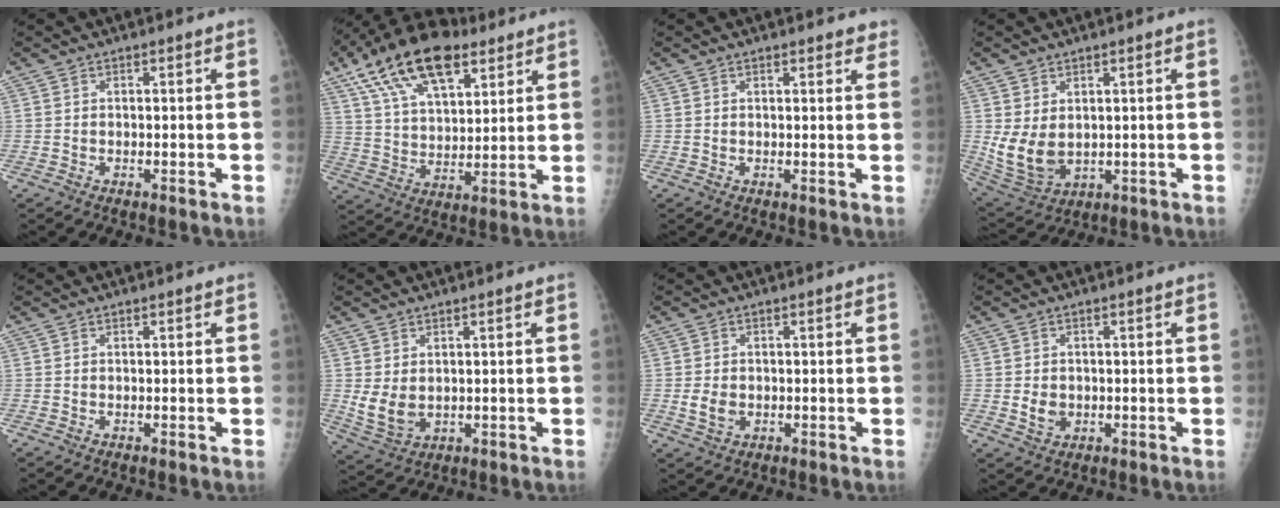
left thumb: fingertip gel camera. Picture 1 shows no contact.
{"total": 20.3, "force": [11.4, 9.8, 13.7], "torque": [-0.226, -0.016, 0.203]}
{"total": 2.6, "force": [2.2, 0.9, 1.1], "torque": [0.012, -0.004, 0.020]}
{"total": 7.9, "force": [1.1, 5.4, 5.6], "torque": [-0.099, -0.017, 0.045]}
{"total": 0.0}
{"total": 5.4, "force": [0.7, 3.9, 3.7], "torque": [-0.061, -0.015, 0.031]}
{"total": 3.2, "force": [-0.4, 2.5, 2.0], "torque": [-0.031, -0.001, -0.001]}
{"total": 3.2, "force": [-0.3, 2.7, 1.8], "torque": [-0.019, 0.000, 0.003]}